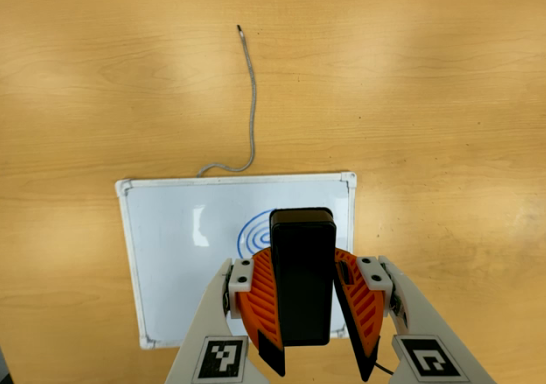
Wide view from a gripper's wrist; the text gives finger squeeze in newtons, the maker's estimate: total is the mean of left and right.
{"total": 8.4, "left": 8.5, "right": 8.3}